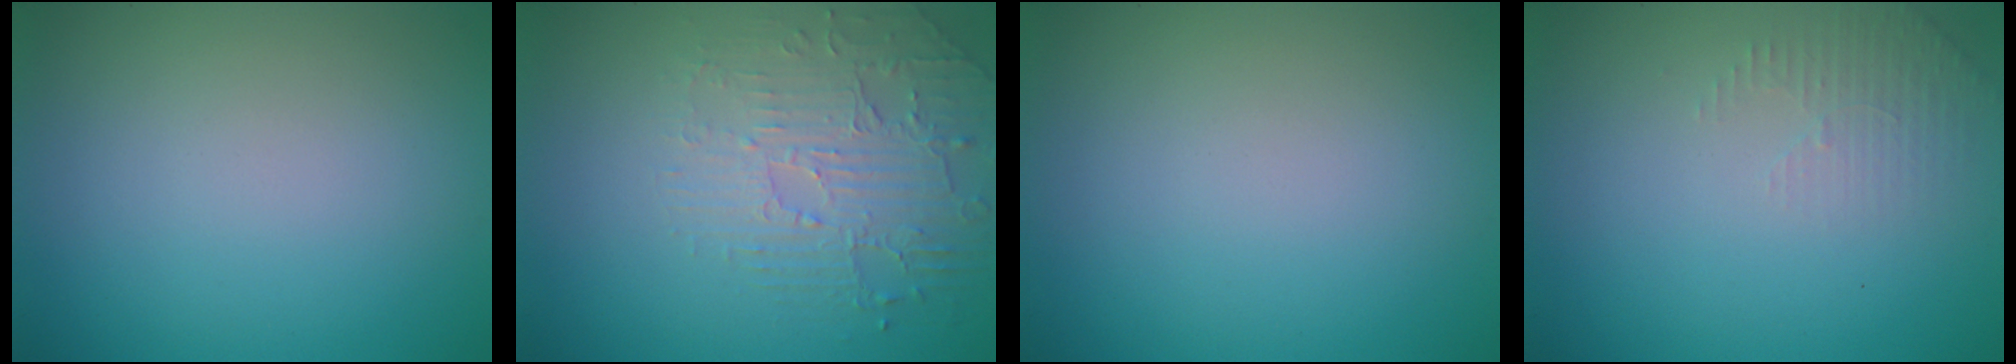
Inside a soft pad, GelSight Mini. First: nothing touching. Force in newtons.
{"total": 2.6, "press": 2.1, "slide": 1.5}
{"total": 0.0}
{"total": 1.5, "press": 1.5, "slide": 0.4}